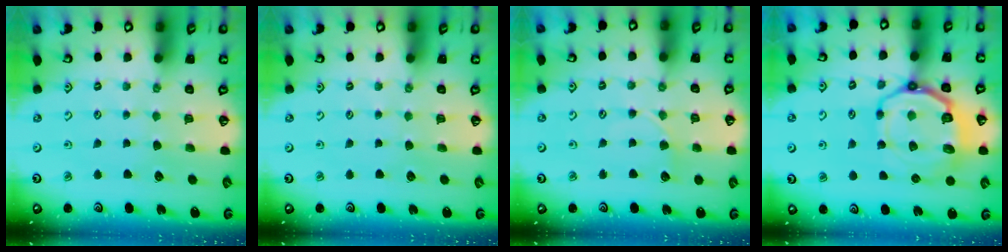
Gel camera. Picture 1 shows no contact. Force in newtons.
{"total": 0.0}
{"total": 3.6, "press": 3.6, "slide": 0.4}
{"total": 14.4, "press": 14.1, "slide": 3.0}